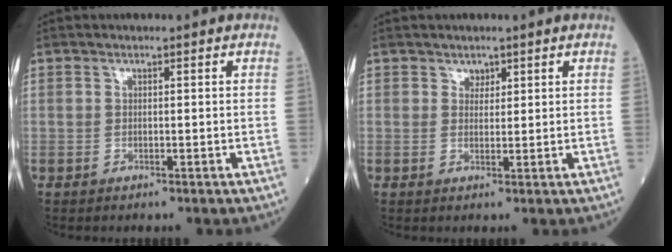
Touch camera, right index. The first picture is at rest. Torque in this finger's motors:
{"motor_torque": [-0.21, 0.14, -0.03, 0.01]}